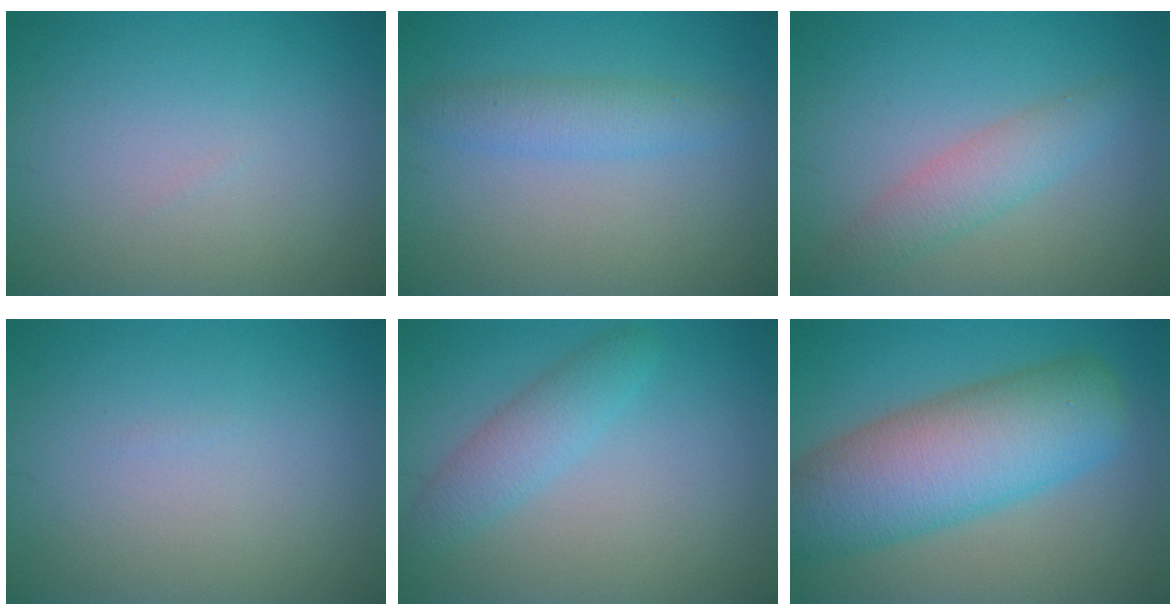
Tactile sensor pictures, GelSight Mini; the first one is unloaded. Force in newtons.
{"total": 2.5, "press": 2.5, "slide": 0.1}
{"total": 2.9, "press": 2.9, "slide": 0.1}
{"total": 0.0}
{"total": 2.8, "press": 2.8, "slide": 0.1}
{"total": 10.4, "press": 10.3, "slide": 0.7}